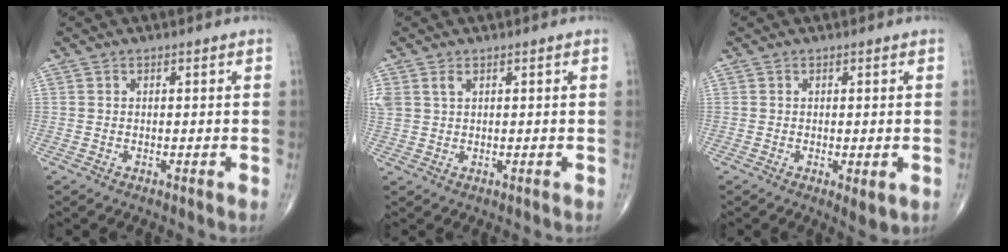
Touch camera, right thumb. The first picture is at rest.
{"total": 3.1, "force": [1.4, 1.9, 2.0], "torque": [-0.058, 0.012, 0.039]}
{"total": 3.0, "force": [-0.7, 1.2, 2.7], "torque": [-0.036, -0.010, -0.007]}